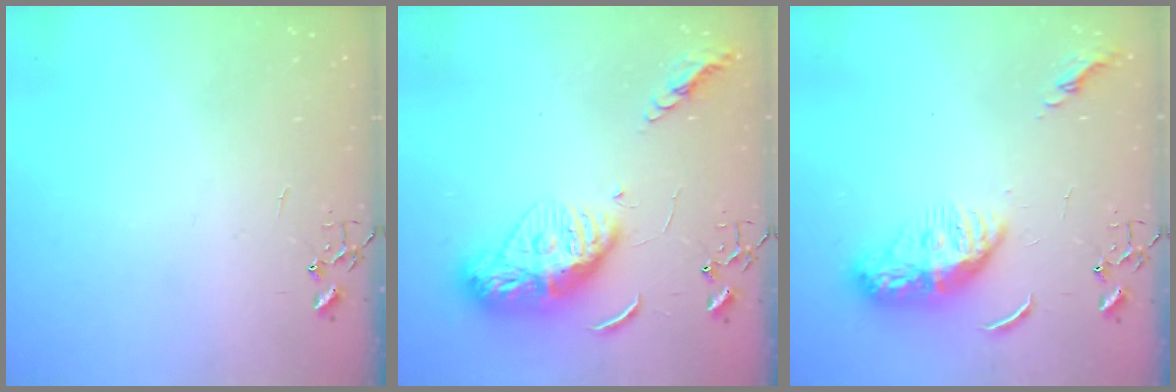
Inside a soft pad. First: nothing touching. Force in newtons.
{"total": 15.4, "press": 15.3, "slide": 1.2}
{"total": 11.4, "press": 11.3, "slide": 0.9}